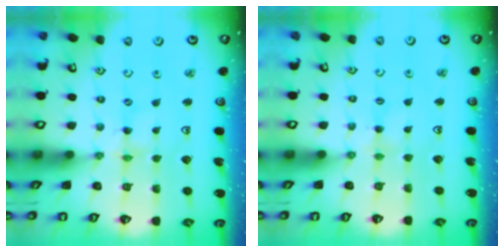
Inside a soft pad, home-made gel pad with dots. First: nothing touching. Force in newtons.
{"total": 2.7, "press": 2.6, "slide": 0.4}